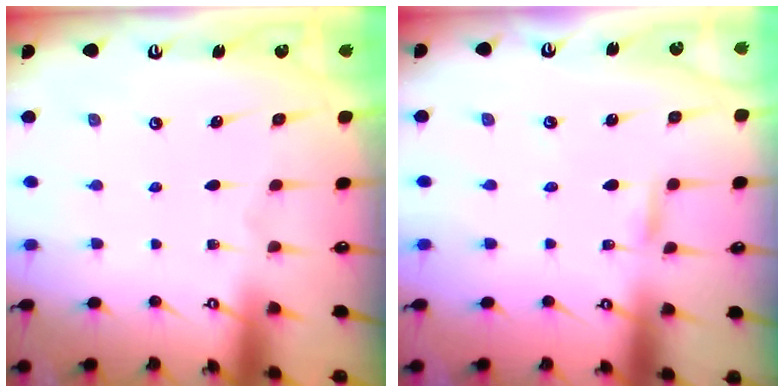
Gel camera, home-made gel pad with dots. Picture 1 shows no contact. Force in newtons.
{"total": 1.6, "press": 1.6, "slide": 0.1}